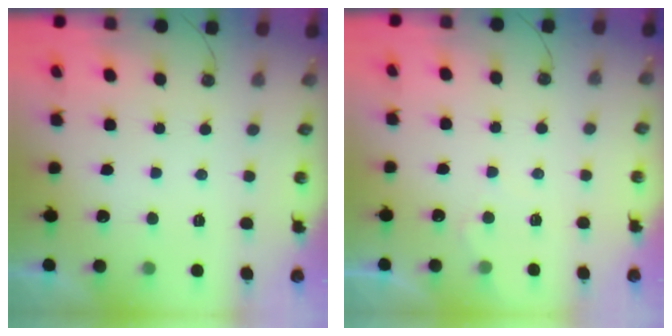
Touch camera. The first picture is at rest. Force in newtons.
{"total": 3.6, "press": 3.6, "slide": 0.5}